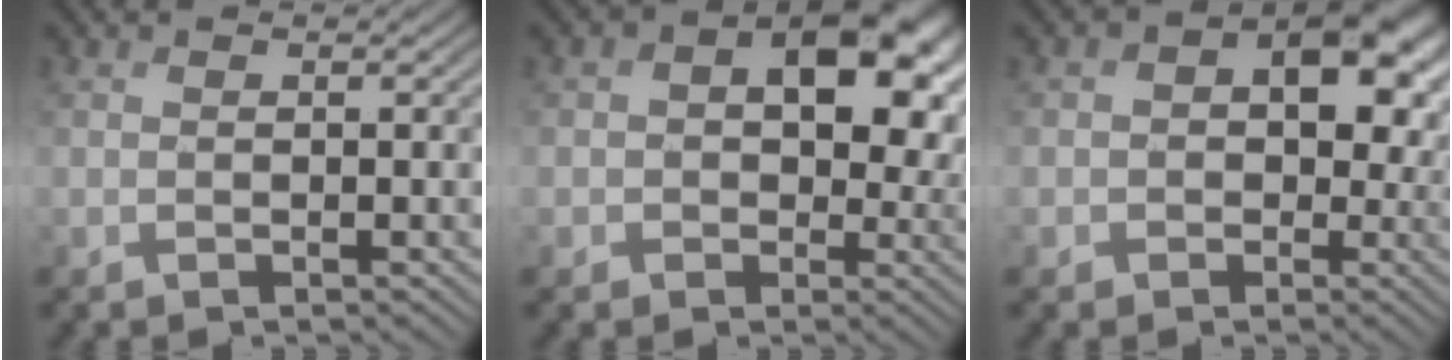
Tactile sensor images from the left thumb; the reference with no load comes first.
{"total": 11.5, "force": [2.4, 8.0, 7.9], "torque": [-0.122, -0.012, 0.046]}
{"total": 9.7, "force": [1.5, 7.3, 6.2], "torque": [-0.088, -0.006, 0.020]}